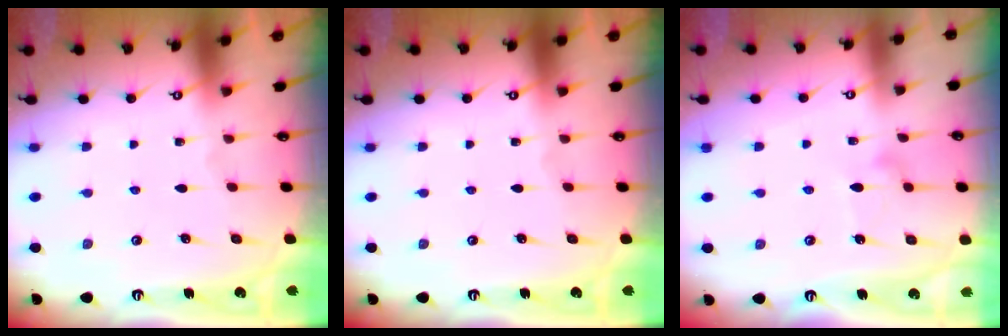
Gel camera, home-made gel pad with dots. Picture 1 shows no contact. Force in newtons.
{"total": 0.0}
{"total": 8.1, "press": 8.0, "slide": 0.4}